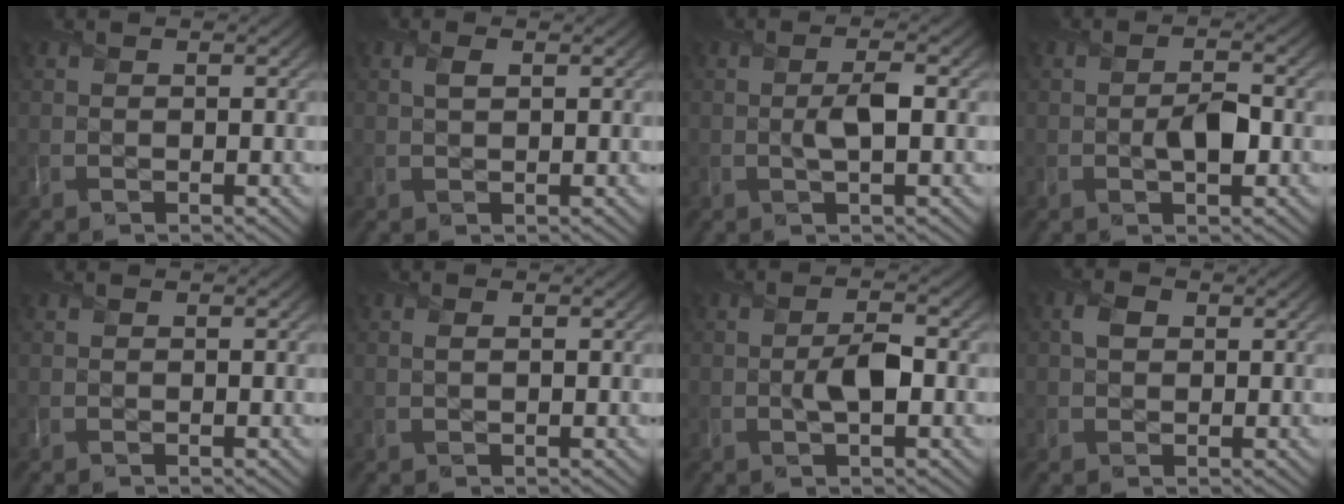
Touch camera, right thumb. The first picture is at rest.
{"total": 1.0, "force": [0.4, 0.5, 0.8], "torque": [-0.018, 0.001, 0.009]}
{"total": 2.5, "force": [-0.2, 0.6, 2.4], "torque": [-0.046, 0.004, -0.005]}
{"total": 3.1, "force": [-0.6, 1.5, 2.7], "torque": [-0.048, 0.000, -0.009]}
{"total": 0.0}
{"total": 0.6, "force": [0.3, 0.2, 0.5], "torque": [-0.010, 0.002, 0.004]}
{"total": 3.3, "force": [-0.6, 1.3, 3.0], "torque": [-0.059, 0.001, -0.012]}
{"total": 1.9, "force": [0.4, 1.6, 1.0], "torque": [-0.026, 0.003, 0.006]}